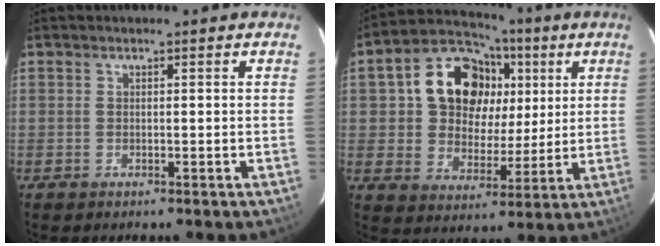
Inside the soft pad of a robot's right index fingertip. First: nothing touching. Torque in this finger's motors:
{"motor_torque": [0.49, 0.23, 0.79, 0.12]}